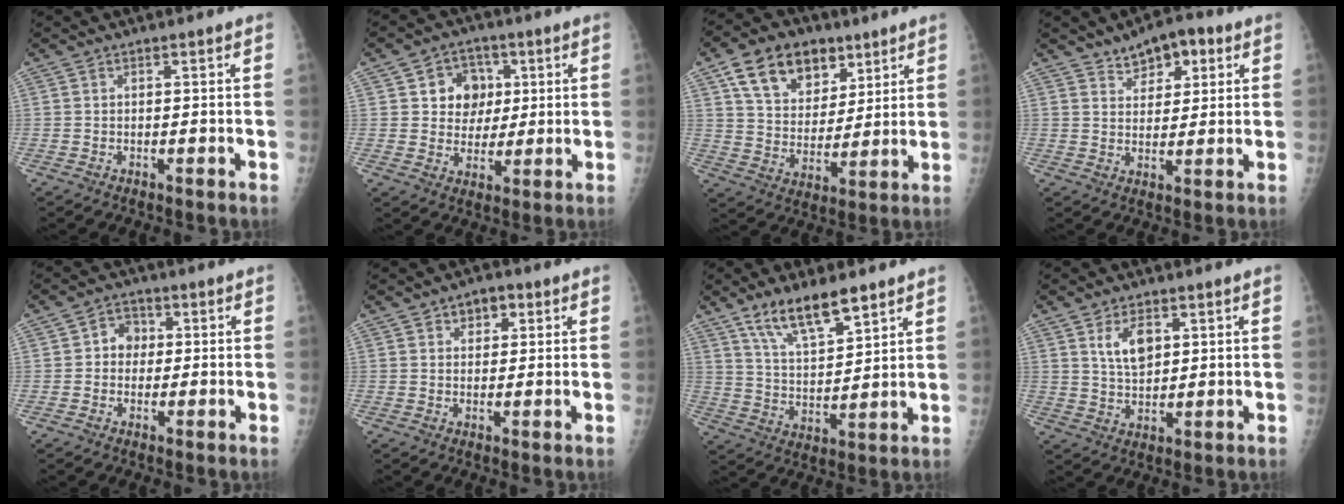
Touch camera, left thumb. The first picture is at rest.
{"total": 8.7, "force": [2.3, 7.5, 3.7], "torque": [-0.012, -0.003, 0.037]}
{"total": 15.6, "force": [8.5, 10.5, 7.8], "torque": [-0.095, -0.026, 0.149]}
{"total": 7.5, "force": [4.3, 4.3, 4.3], "torque": [-0.030, -0.014, 0.063]}
{"total": 4.6, "force": [0.4, 4.1, 2.1], "torque": [-0.001, 0.010, -0.002]}
{"total": 4.2, "force": [2.0, 2.9, 2.3], "torque": [-0.007, -0.004, 0.025]}
{"total": 12.1, "force": [8.2, 4.1, 7.9], "torque": [-0.121, -0.043, 0.155]}
{"total": 6.4, "force": [2.6, 3.7, 4.6], "torque": [-0.069, -0.015, 0.053]}